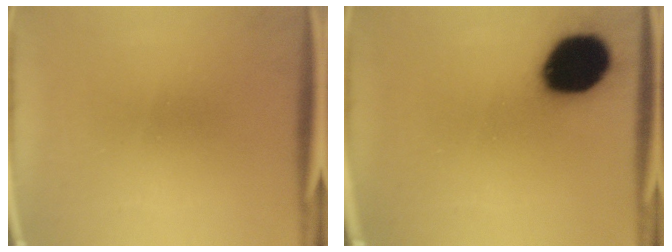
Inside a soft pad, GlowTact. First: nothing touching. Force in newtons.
{"total": 18.4}